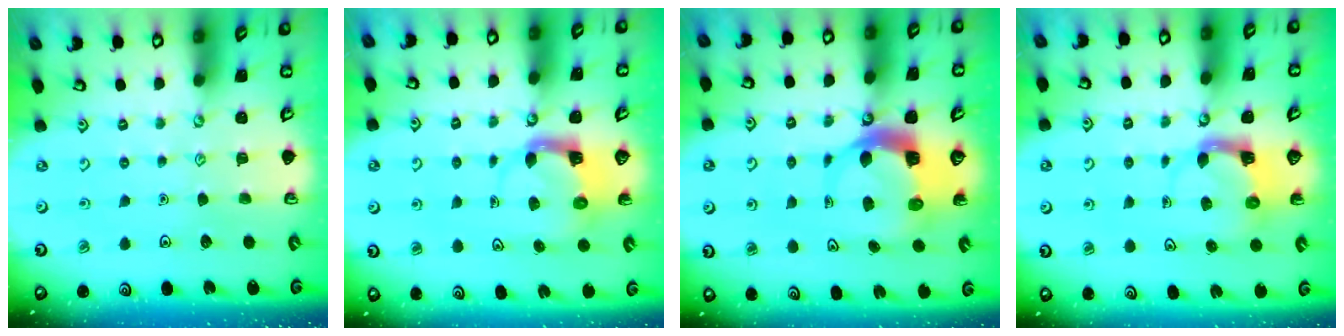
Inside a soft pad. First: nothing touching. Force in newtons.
{"total": 4.0, "press": 3.9, "slide": 0.8}
{"total": 7.2, "press": 7.2, "slide": 1.0}
{"total": 3.8, "press": 3.7, "slide": 0.7}